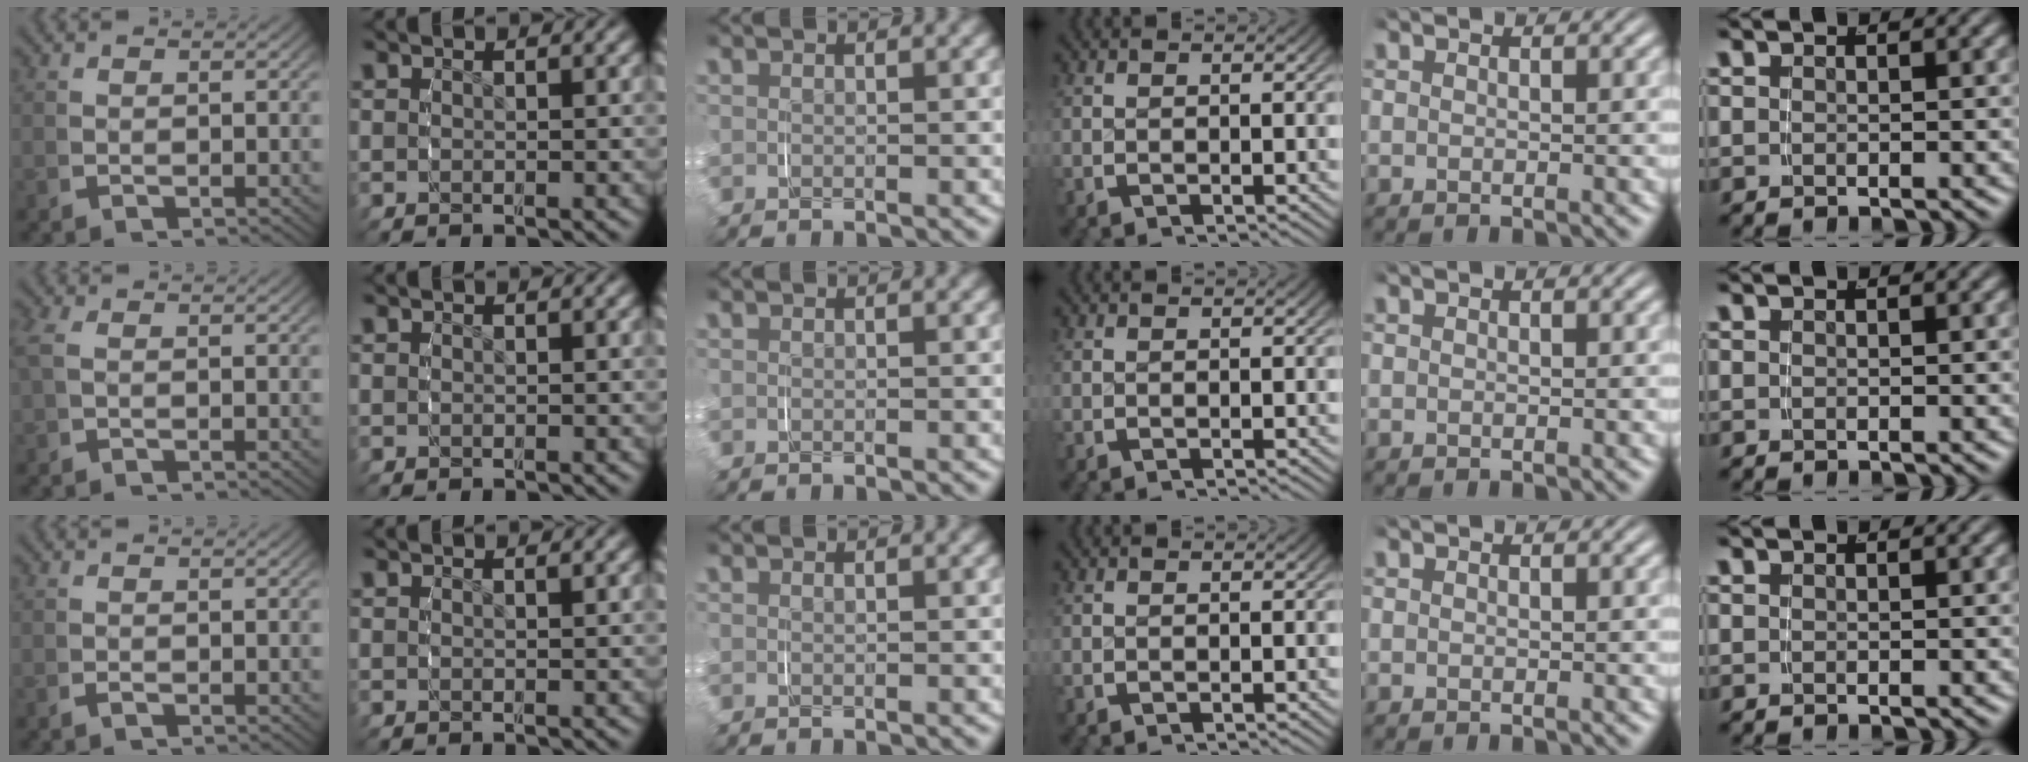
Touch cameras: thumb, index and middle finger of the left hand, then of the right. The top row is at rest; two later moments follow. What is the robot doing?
{"motion": "grasp_and_lifting", "object": "pen bag"}